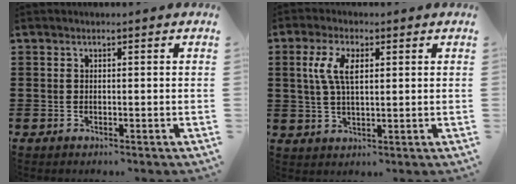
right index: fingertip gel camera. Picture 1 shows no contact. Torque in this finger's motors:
{"motor_torque": [0.75, -0.37, 0.43, 0.15]}